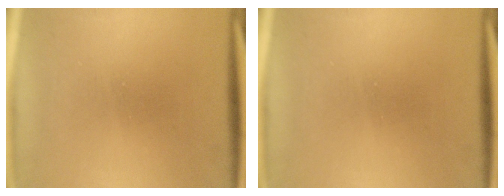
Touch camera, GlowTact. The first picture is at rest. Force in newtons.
{"total": 0.0}